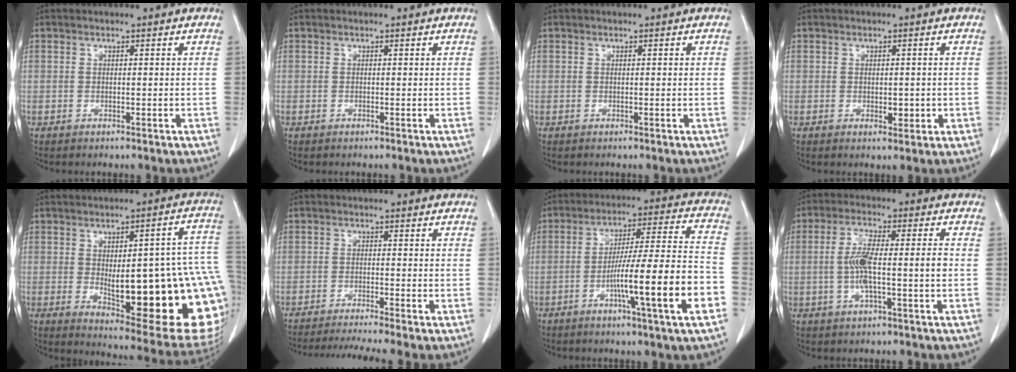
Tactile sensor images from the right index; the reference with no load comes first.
{"total": 0.0}
{"total": 0.0}
{"total": 2.1, "force": [-0.2, 1.2, 1.6], "torque": [-0.018, 0.001, 0.004]}
{"total": 26.0, "force": [-3.9, 5.9, 25.0], "torque": [-0.233, 0.008, -0.029]}
{"total": 7.9, "force": [-6.7, -1.2, 3.9], "torque": [-0.052, -0.015, -0.106]}
{"total": 16.1, "force": [-5.6, -0.3, 15.1], "torque": [-0.247, 0.004, -0.088]}
{"total": 7.5, "force": [-0.8, 0.9, 7.4], "torque": [-0.147, 0.011, -0.015]}